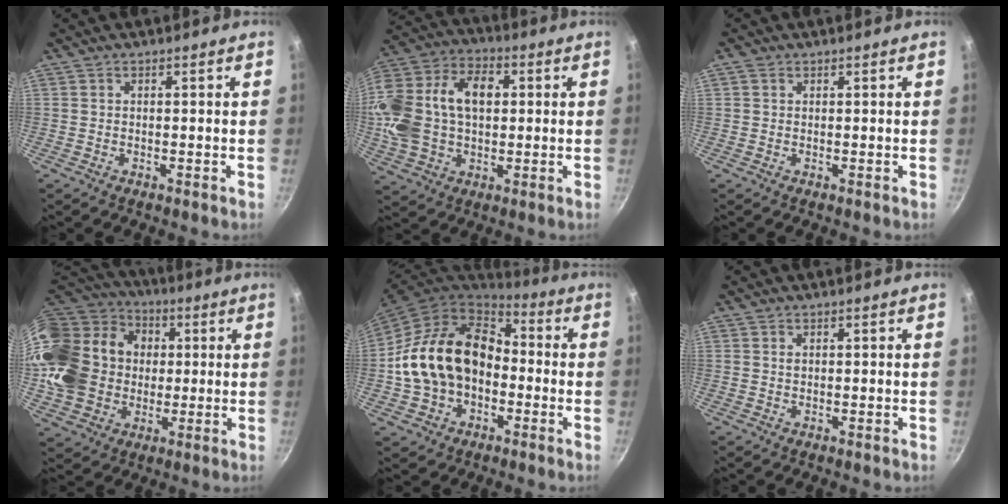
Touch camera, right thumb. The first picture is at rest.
{"total": 20.9, "force": [2.1, 14.4, 15.1], "torque": [-0.287, 0.037, 0.031]}
{"total": 0.8, "force": [0.3, 0.7, 0.3], "torque": [-0.008, 0.001, 0.003]}
{"total": 25.7, "force": [2.0, 21.1, 14.5], "torque": [-0.275, 0.043, 0.046]}
{"total": 19.4, "force": [-1.9, 14.4, 12.8], "torque": [-0.215, 0.056, -0.037]}
{"total": 0.6, "force": [0.2, 0.4, 0.4], "torque": [-0.005, 0.001, 0.003]}